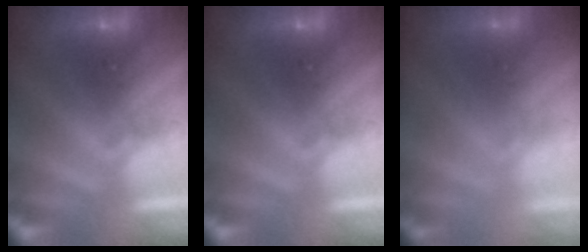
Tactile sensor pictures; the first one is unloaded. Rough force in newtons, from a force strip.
{"total": 0.0}
{"total": 2.5}